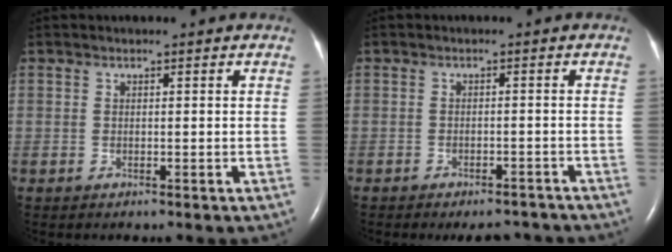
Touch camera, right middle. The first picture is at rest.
{"total": 5.0, "force": [-4.5, 1.5, 1.7], "torque": [-0.013, -0.003, -0.053]}